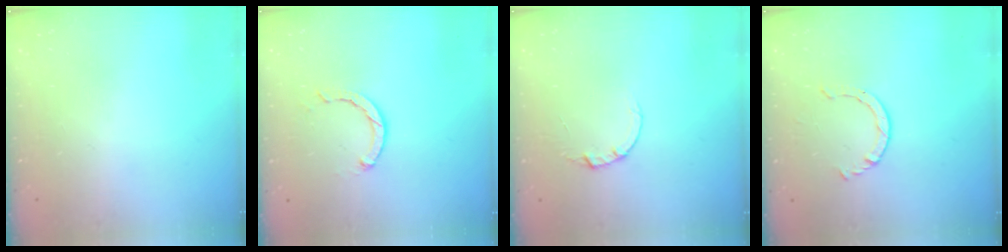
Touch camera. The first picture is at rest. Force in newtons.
{"total": 2.4, "press": 2.3, "slide": 0.4}
{"total": 2.0, "press": 2.0, "slide": 0.2}
{"total": 2.6, "press": 2.6, "slide": 0.3}